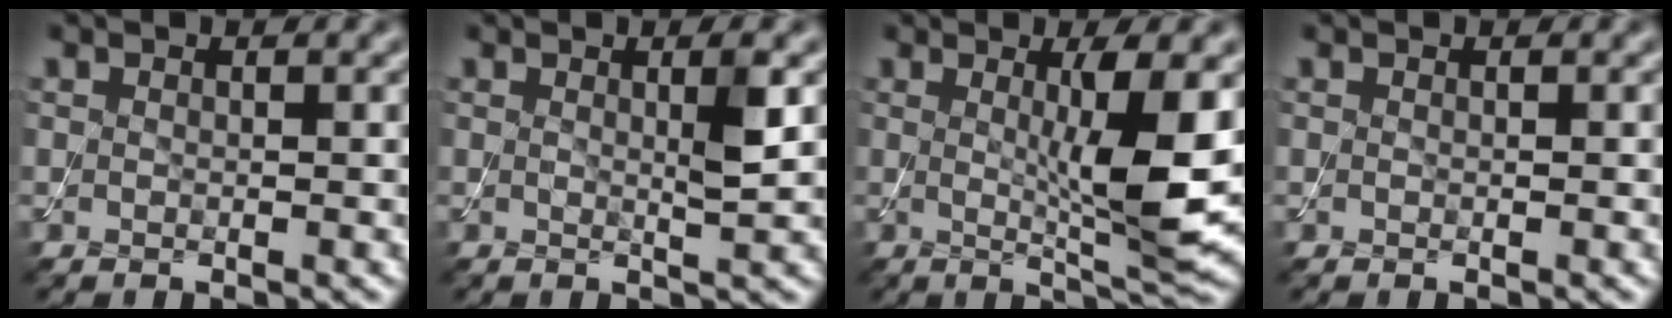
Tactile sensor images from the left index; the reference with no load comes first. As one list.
[{"total": 2.3, "force": [0.6, 0.3, 2.2], "torque": [-0.032, -0.002, 0.005]}, {"total": 6.5, "force": [0.7, 1.0, 6.4], "torque": [-0.100, -0.015, 0.016]}, {"total": 0.0}]